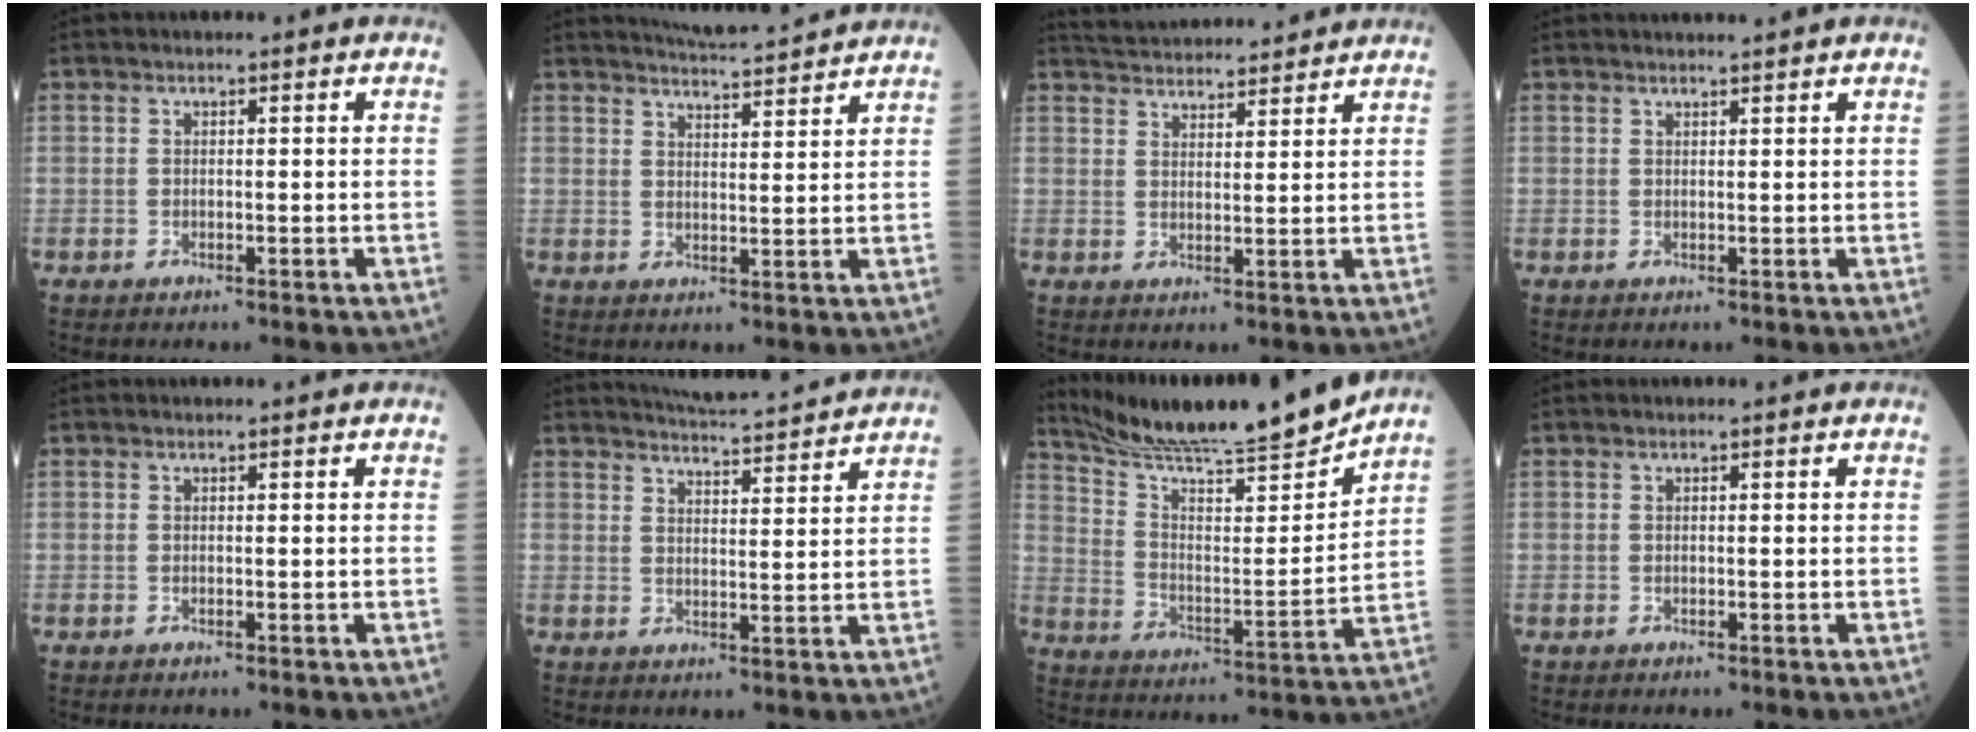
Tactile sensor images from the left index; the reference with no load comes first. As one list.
[{"total": 8.1, "force": [7.9, -0.2, 2.0], "torque": [-0.043, 0.009, 0.112]}, {"total": 12.1, "force": [11.6, 1.6, 2.9], "torque": [-0.050, 0.027, 0.169]}, {"total": 3.6, "force": [3.3, -0.5, 1.3], "torque": [-0.014, 0.016, 0.042]}, {"total": 0.0}, {"total": 10.5, "force": [10.1, -0.1, 2.8], "torque": [-0.049, 0.010, 0.135]}, {"total": 19.2, "force": [17.7, -1.0, 7.2], "torque": [-0.132, -0.038, 0.282]}, {"total": 0.0}]